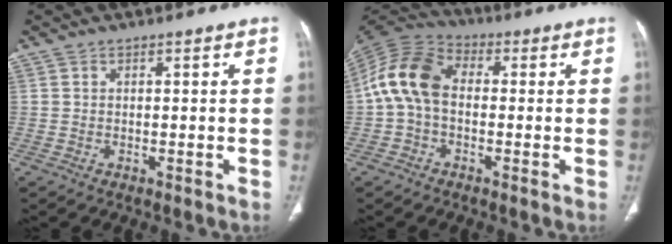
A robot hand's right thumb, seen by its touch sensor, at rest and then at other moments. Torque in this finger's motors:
{"motor_torque": [-0.47, 0.78, 0.52, -0.41, 0.14]}